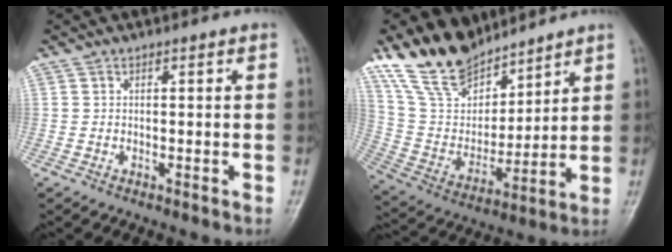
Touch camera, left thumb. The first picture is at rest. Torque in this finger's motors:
{"motor_torque": [0.25, 0.05, 1.33, -1.43, 0.15]}